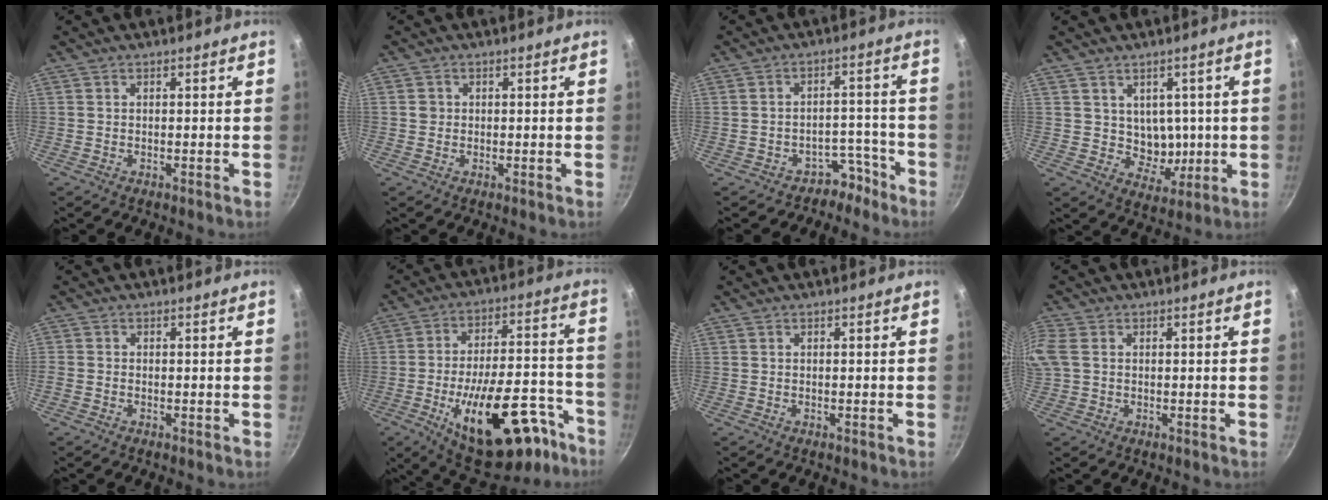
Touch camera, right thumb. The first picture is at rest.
{"total": 1.5, "force": [0.1, 1.5, 0.3], "torque": [-0.001, 0.006, 0.000]}
{"total": 5.3, "force": [-3.9, 3.4, 0.9], "torque": [0.040, 0.059, -0.047]}
{"total": 6.6, "force": [1.1, 5.8, 3.1], "torque": [-0.018, -0.015, 0.027]}
{"total": 0.9, "force": [-0.6, 0.6, 0.4], "torque": [-0.013, 0.002, -0.014]}
{"total": 26.3, "force": [-13.0, 11.9, 19.5], "torque": [-0.241, 0.067, -0.176]}
{"total": 0.0}
{"total": 4.3, "force": [0.6, 3.2, 2.8], "torque": [-0.065, 0.006, 0.009]}